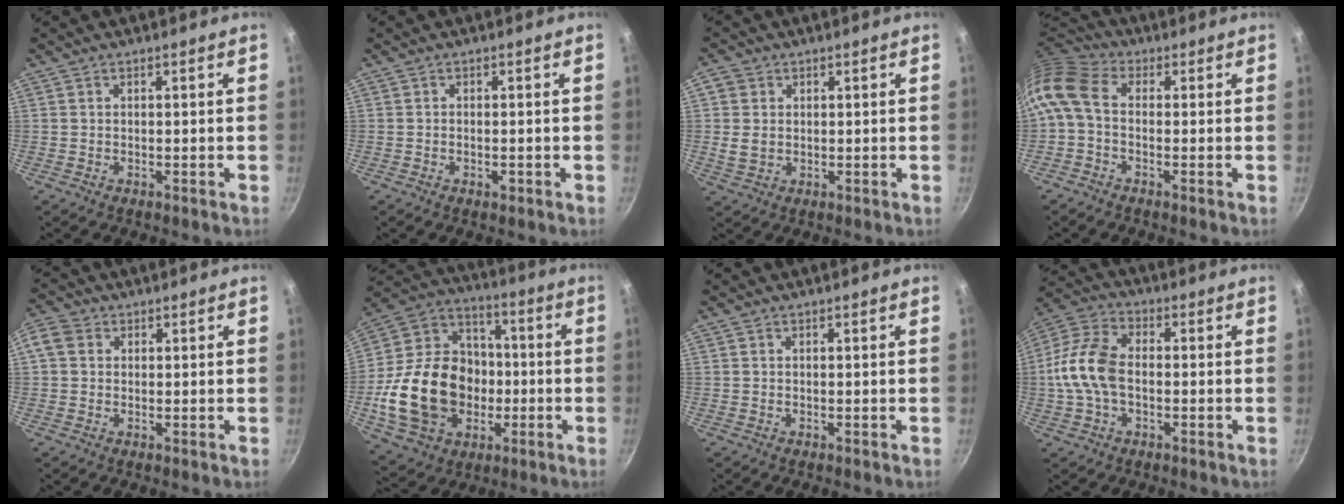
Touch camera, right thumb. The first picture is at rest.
{"total": 1.1, "force": [-0.4, 0.5, 0.9], "torque": [-0.014, 0.002, -0.009]}
{"total": 4.8, "force": [0.5, 4.1, 2.4], "torque": [-0.031, -0.005, 0.008]}
{"total": 9.8, "force": [-0.3, 6.5, 7.3], "torque": [-0.157, 0.031, -0.024]}
{"total": 4.4, "force": [1.0, 3.6, 2.2], "torque": [-0.040, 0.006, 0.005]}
{"total": 25.3, "force": [-4.6, 19.4, 15.6], "torque": [-0.249, 0.044, -0.069]}
{"total": 0.0}
{"total": 12.1, "force": [-1.0, 7.6, 9.3], "torque": [-0.179, 0.033, -0.036]}